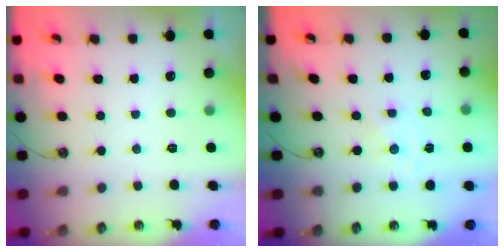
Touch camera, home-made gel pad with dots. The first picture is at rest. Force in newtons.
{"total": 0.0}